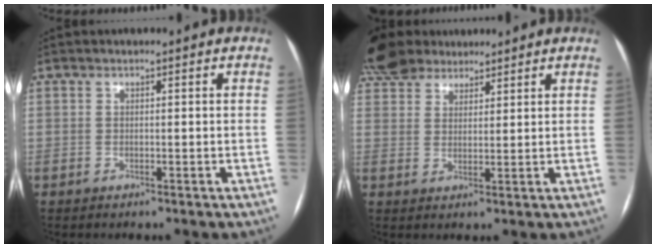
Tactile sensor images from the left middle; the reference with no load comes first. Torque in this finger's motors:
{"motor_torque": [0.69, -0.80, 0.10, 0.03]}